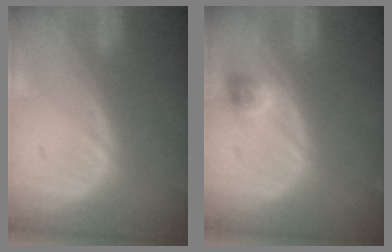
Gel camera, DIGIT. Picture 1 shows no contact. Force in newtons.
{"total": 2.3, "press": 2.2, "slide": 0.7}